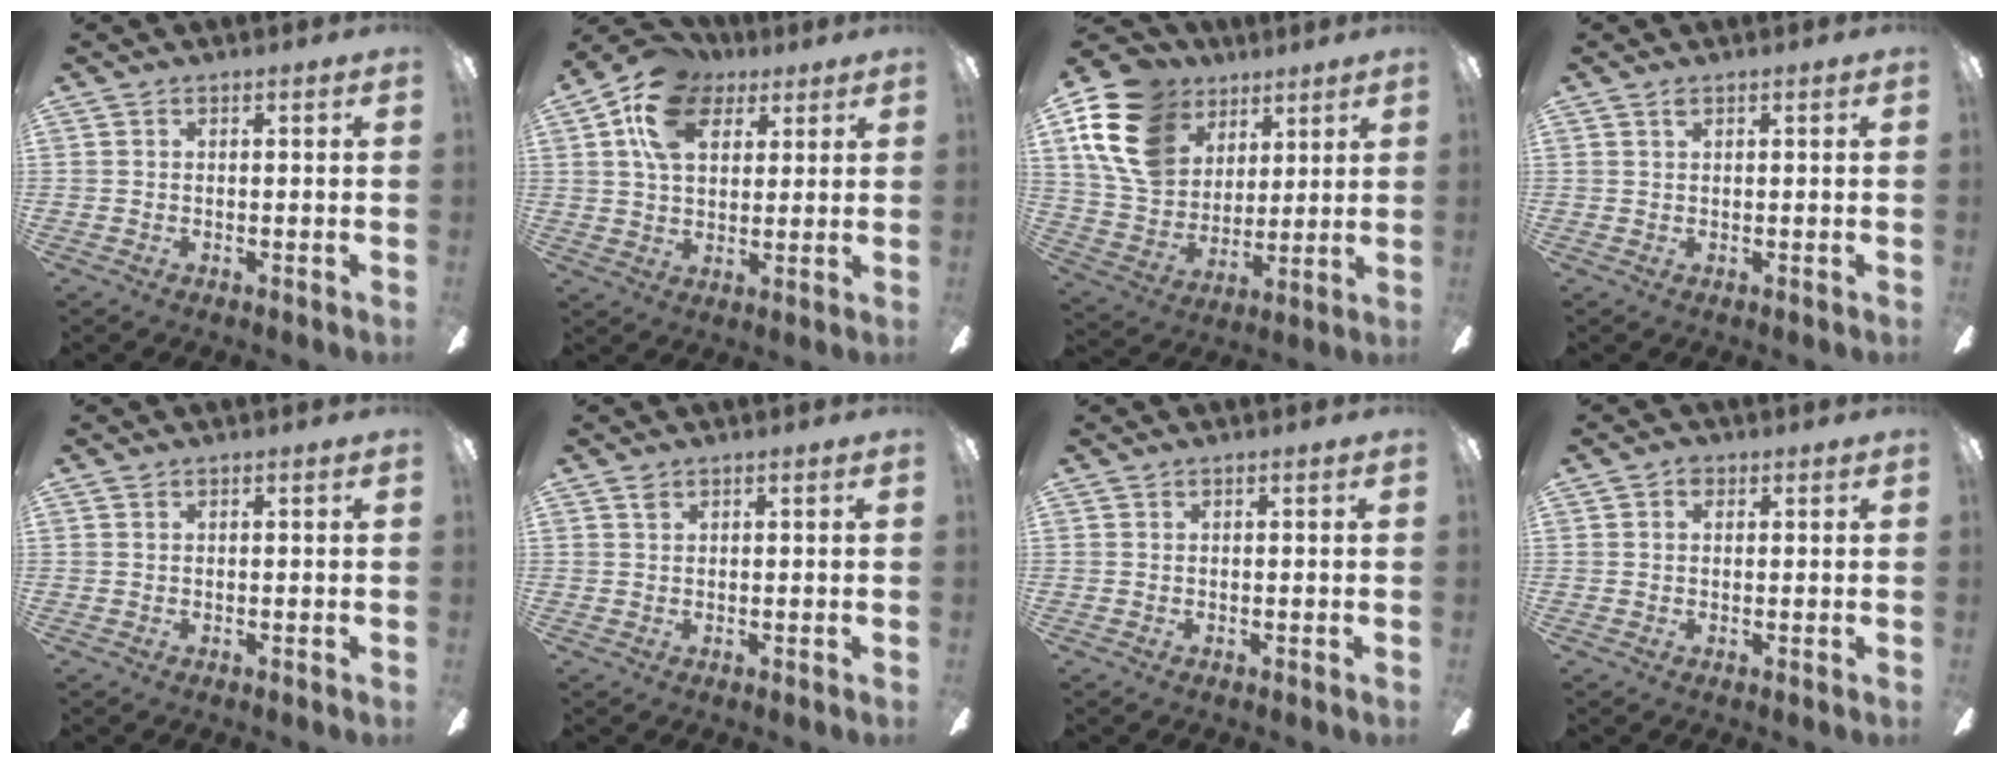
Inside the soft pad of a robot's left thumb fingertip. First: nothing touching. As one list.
[{"total": 13.9, "force": [6.4, 9.3, 8.1], "torque": [-0.136, 0.000, 0.118]}, {"total": 18.2, "force": [8.8, 13.2, 8.8], "torque": [-0.194, -0.026, 0.172]}, {"total": 0.9, "force": [0.5, 0.4, 0.6], "torque": [-0.015, 0.004, 0.007]}, {"total": 0.0}, {"total": 0.8, "force": [0.6, 0.4, 0.4], "torque": [-0.011, 0.001, 0.010]}, {"total": 0.0}, {"total": 1.7, "force": [0.5, 1.3, 1.0], "torque": [-0.012, 0.003, 0.007]}]